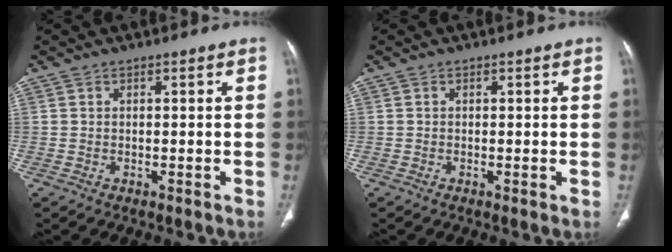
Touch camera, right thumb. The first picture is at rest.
{"total": 0.5, "force": [-0.1, 0.1, 0.5], "torque": [-0.013, -0.003, -0.004]}